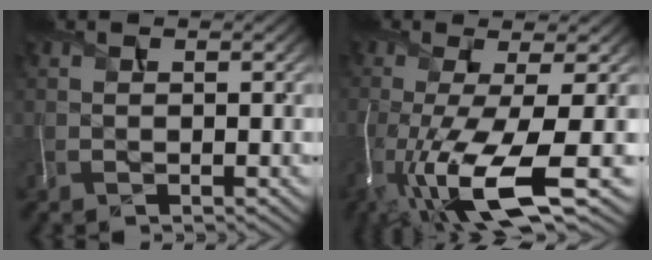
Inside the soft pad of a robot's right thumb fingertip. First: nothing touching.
{"total": 13.5, "force": [-5.5, 3.4, 11.8], "torque": [-0.219, -0.030, -0.089]}